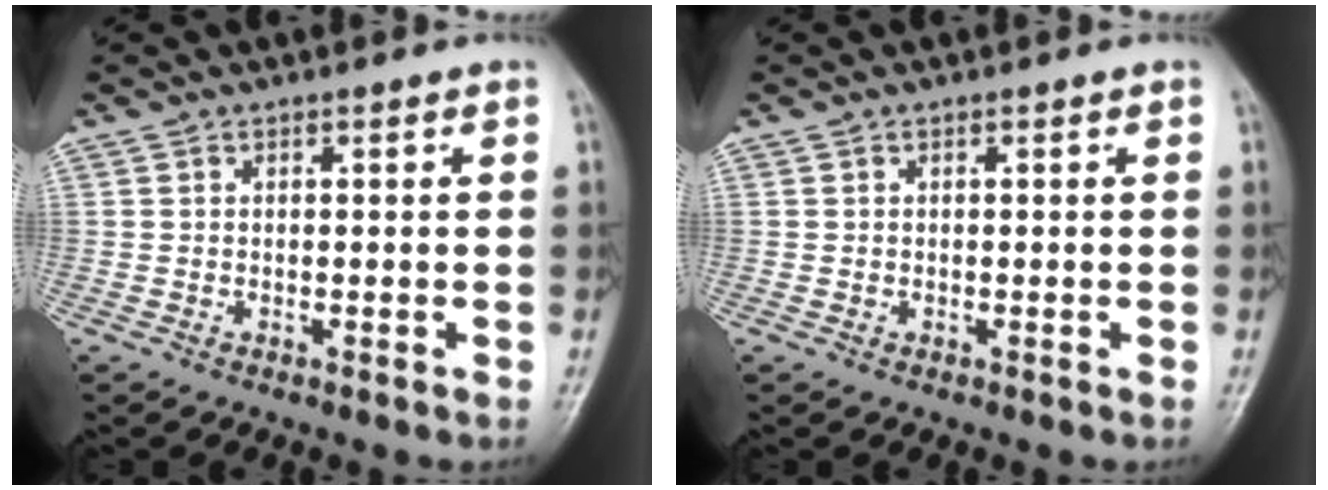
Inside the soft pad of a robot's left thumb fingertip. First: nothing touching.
{"total": 0.0}